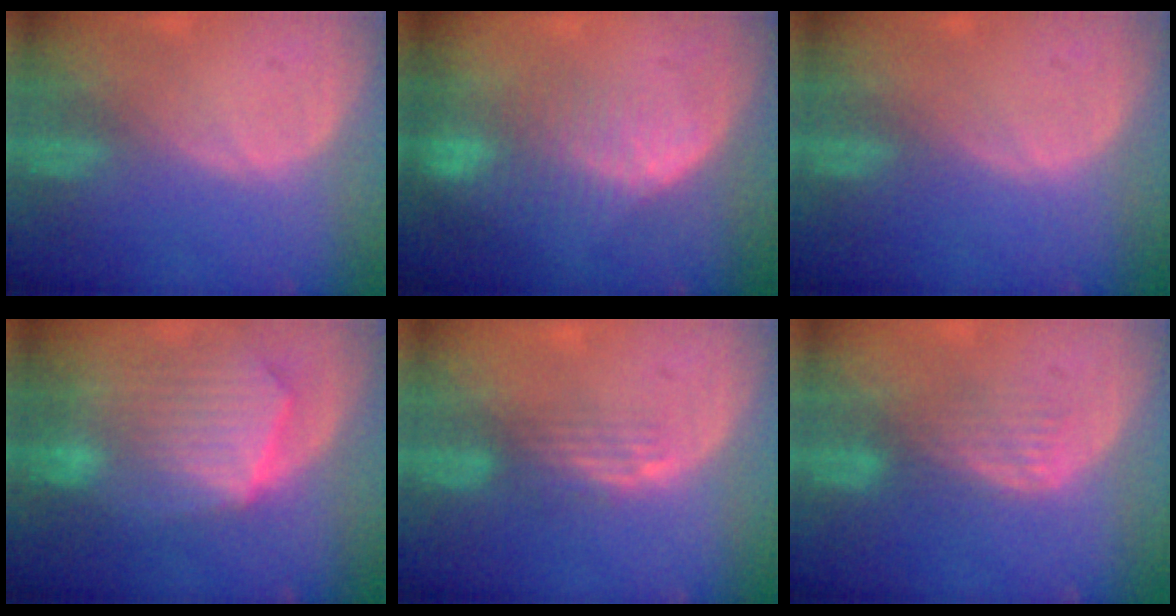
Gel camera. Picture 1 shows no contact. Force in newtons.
{"total": 8.5, "press": 7.3, "slide": 4.4}
{"total": 0.0}
{"total": 10.8, "press": 9.5, "slide": 5.2}
{"total": 3.3, "press": 2.8, "slide": 1.7}
{"total": 4.4, "press": 3.7, "slide": 2.4}